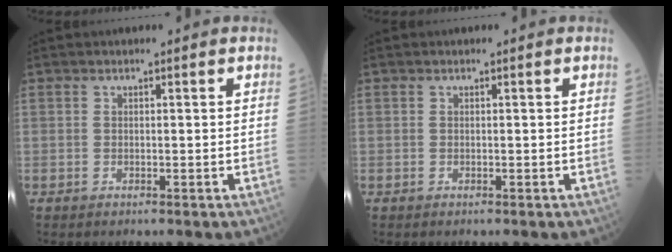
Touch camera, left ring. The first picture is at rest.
{"total": 0.0}